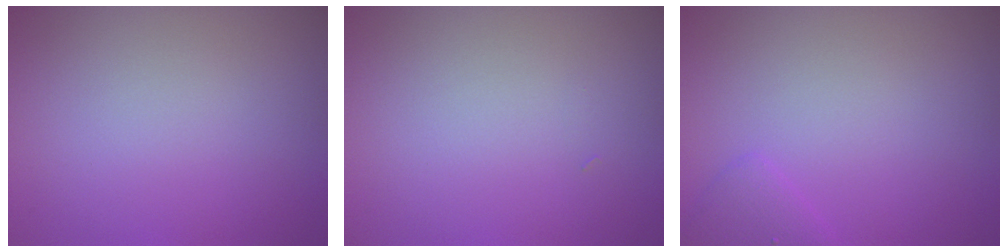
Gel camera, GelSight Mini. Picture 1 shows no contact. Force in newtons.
{"total": 0.0}
{"total": 1.3, "press": 1.3, "slide": 0.2}